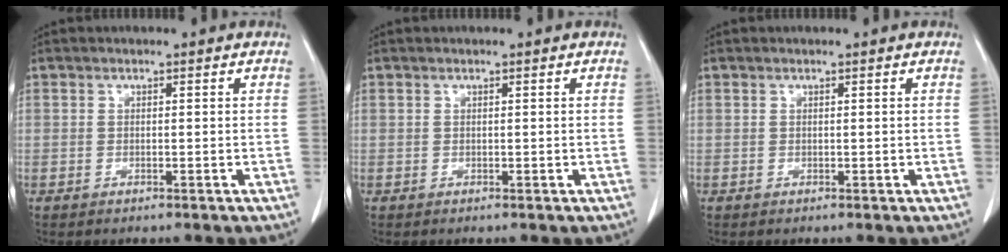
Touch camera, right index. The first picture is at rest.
{"total": 0.0}
{"total": 0.0}